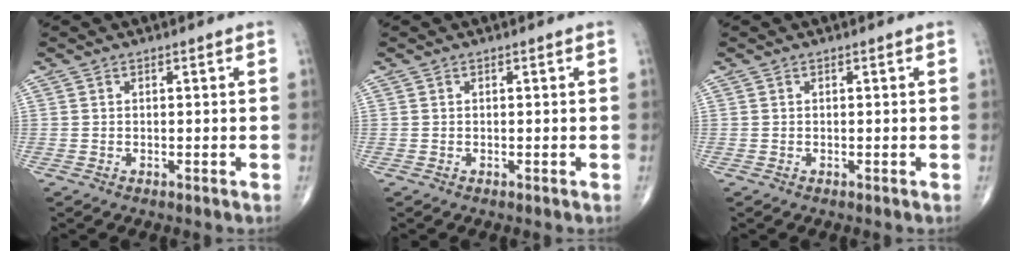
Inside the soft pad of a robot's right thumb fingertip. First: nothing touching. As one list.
[{"total": 0.0}, {"total": 0.0}]